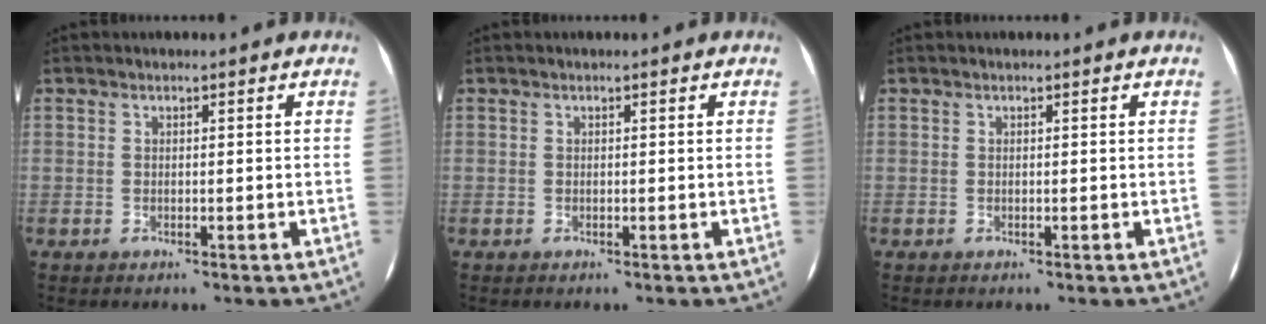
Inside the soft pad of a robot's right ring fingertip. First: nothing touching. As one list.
[{"total": 0.0}, {"total": 0.0}]